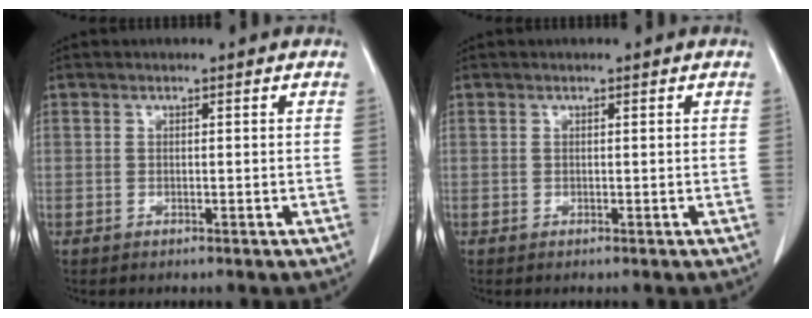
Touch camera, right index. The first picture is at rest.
{"total": 0.0}